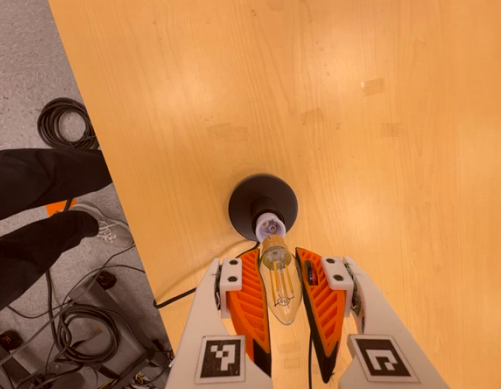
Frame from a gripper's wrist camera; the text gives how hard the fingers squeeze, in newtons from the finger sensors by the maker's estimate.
{"total": 22.5, "left": 24.4, "right": 20.5}